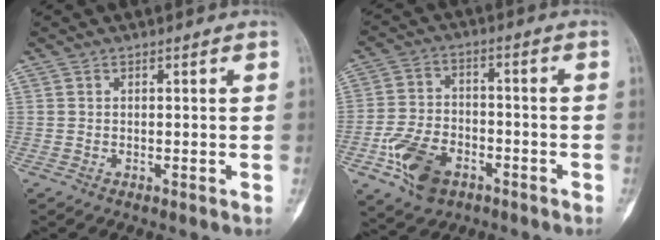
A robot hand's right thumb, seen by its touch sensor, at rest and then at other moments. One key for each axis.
{"total": 11.0, "fx": -5.3, "fy": 7.0, "fz": 6.7, "tx": -0.117, "ty": 0.024, "tz": -0.093}